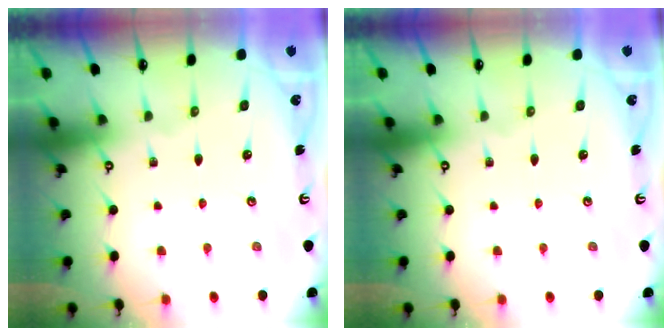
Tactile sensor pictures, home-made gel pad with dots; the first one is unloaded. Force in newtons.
{"total": 0.0}